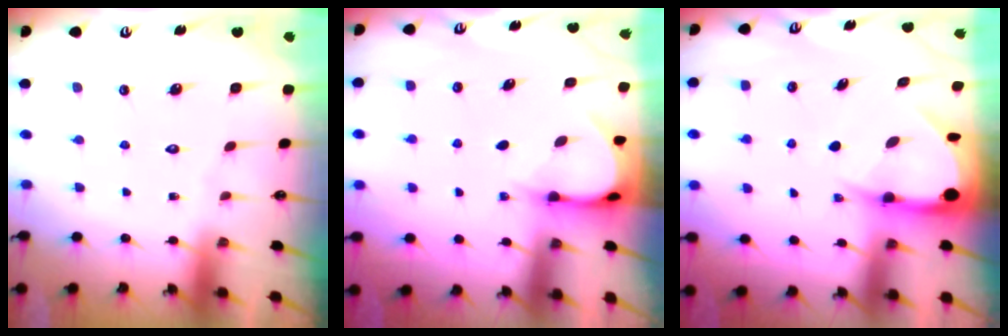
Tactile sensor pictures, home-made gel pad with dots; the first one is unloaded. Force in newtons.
{"total": 3.7, "press": 3.7, "slide": 0.3}
{"total": 5.2, "press": 5.1, "slide": 0.7}